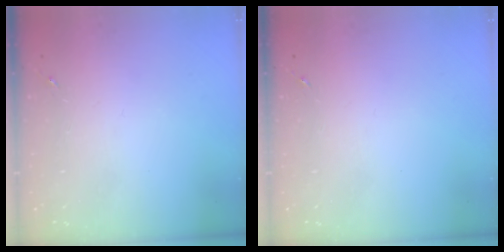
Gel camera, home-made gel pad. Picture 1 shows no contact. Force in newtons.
{"total": 0.0}